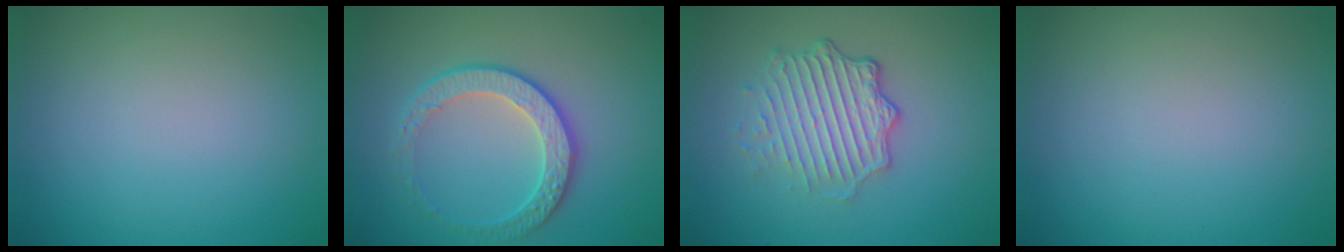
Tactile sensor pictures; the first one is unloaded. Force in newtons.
{"total": 3.8, "press": 3.4, "slide": 1.7}
{"total": 5.0, "press": 3.6, "slide": 3.5}
{"total": 0.0}